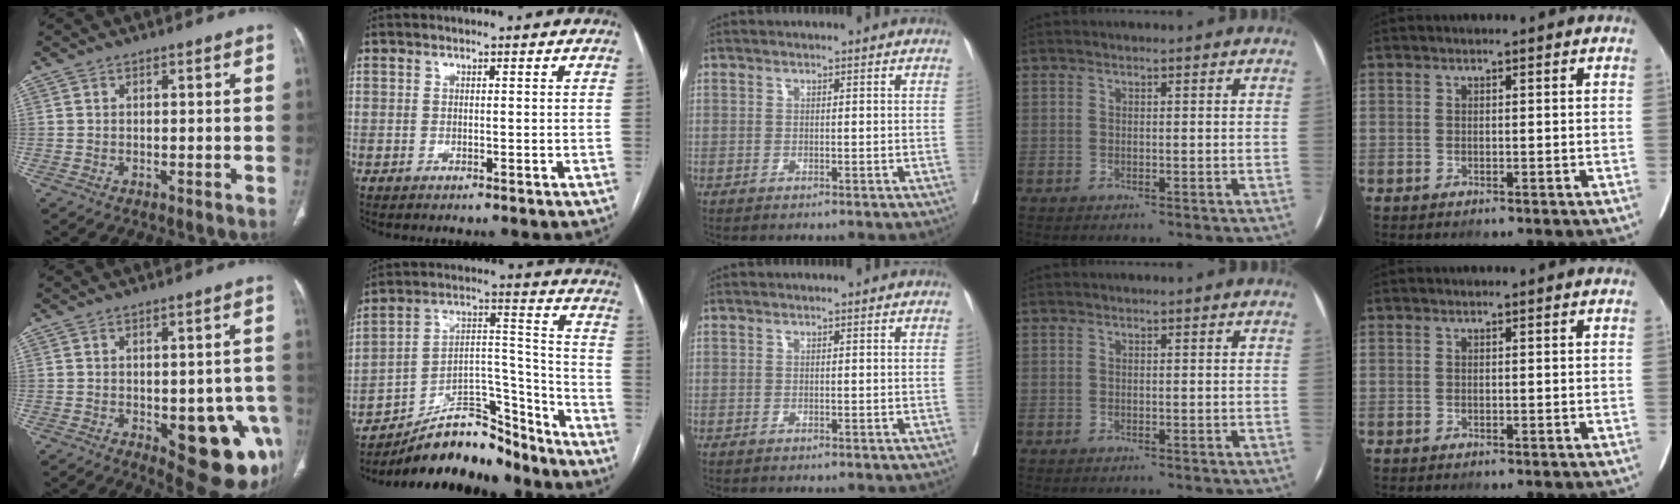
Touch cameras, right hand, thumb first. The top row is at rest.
{"thumb": {"total": 16.5, "force": [-5.6, 7.6, 13.6], "torque": [-0.113, 0.012, -0.048]}, "index": {"total": 16.5, "force": [-14.5, 5.2, 5.9], "torque": [-0.085, 0.052, -0.238]}}